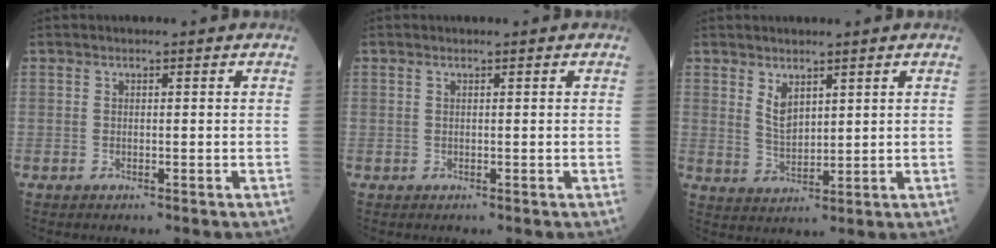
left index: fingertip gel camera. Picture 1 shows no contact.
{"total": 0.6, "force": [0.4, -0.1, 0.4], "torque": [-0.012, 0.002, 0.011]}
{"total": 3.7, "force": [2.3, 1.6, 2.4], "torque": [-0.053, -0.005, 0.055]}